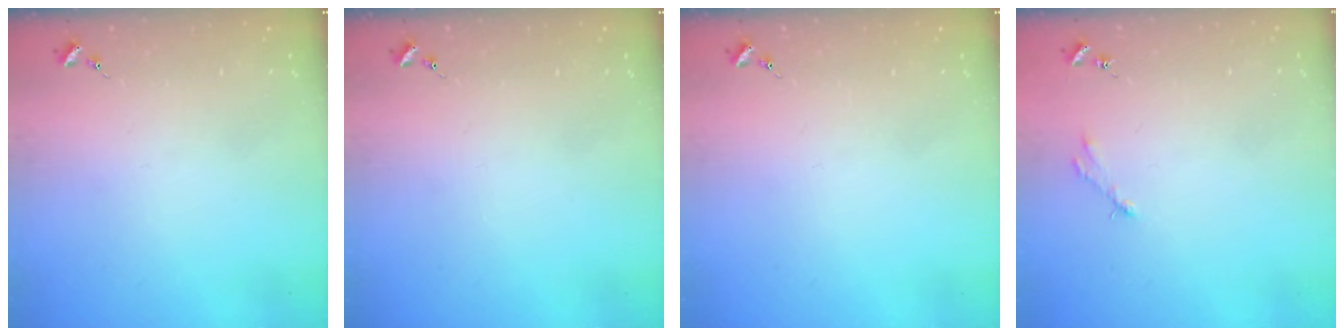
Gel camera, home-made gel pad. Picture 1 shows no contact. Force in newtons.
{"total": 0.0}
{"total": 0.0}
{"total": 2.5, "press": 2.5, "slide": 0.3}